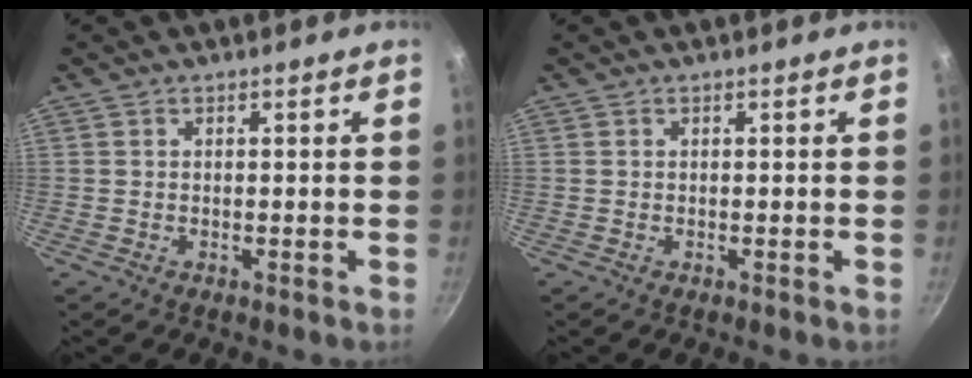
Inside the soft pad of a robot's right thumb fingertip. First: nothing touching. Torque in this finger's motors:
{"motor_torque": [-0.06, 0.41, 0.58, -0.23, 0.04]}